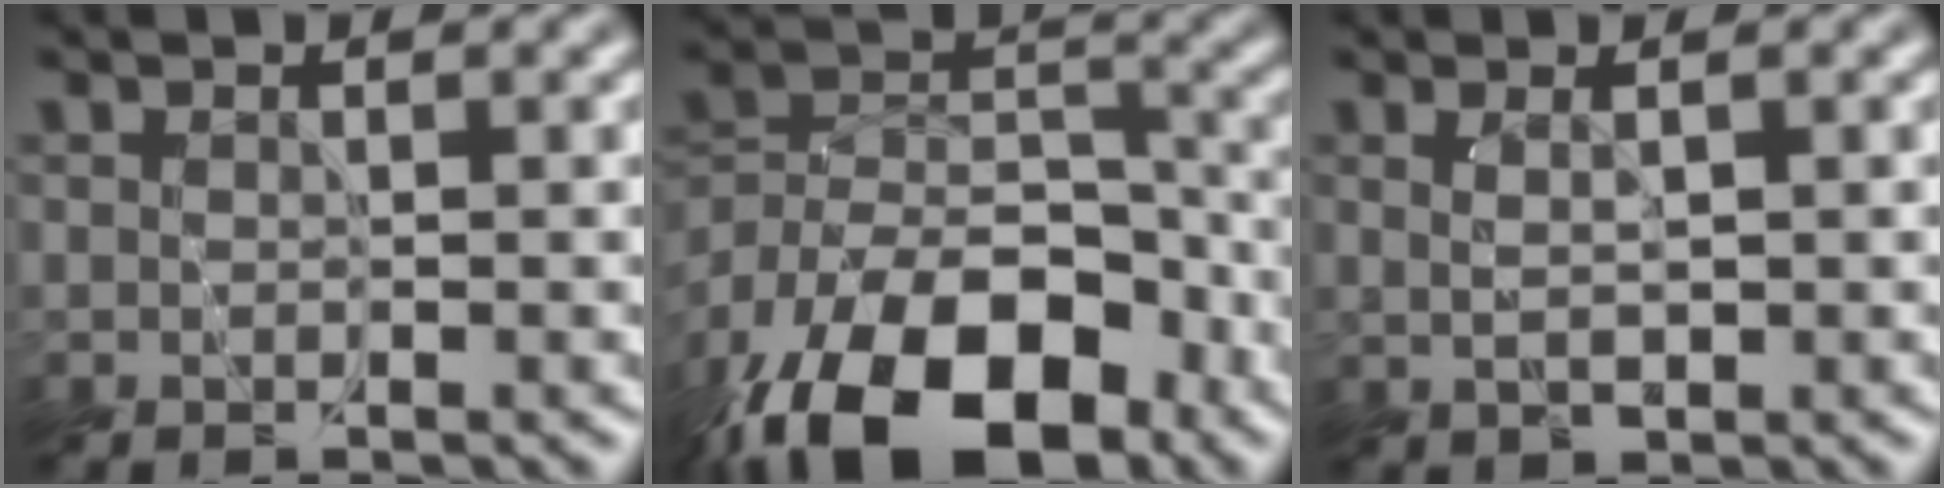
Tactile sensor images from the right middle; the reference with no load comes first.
{"total": 16.5, "force": [-12.0, 8.0, 7.9], "torque": [-0.148, -0.001, -0.196]}
{"total": 0.8, "force": [0.5, -0.2, 0.5], "torque": [-0.010, -0.001, 0.013]}